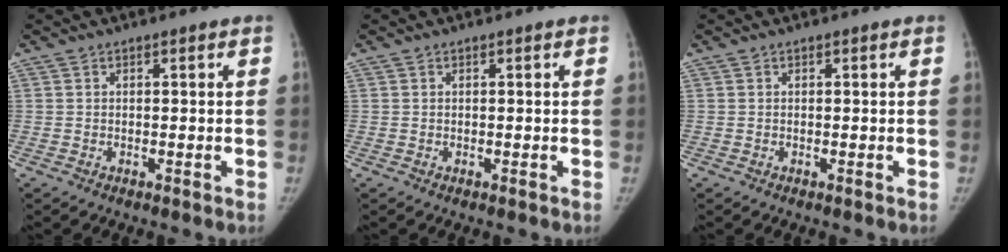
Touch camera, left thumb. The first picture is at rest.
{"total": 0.0}
{"total": 0.0}